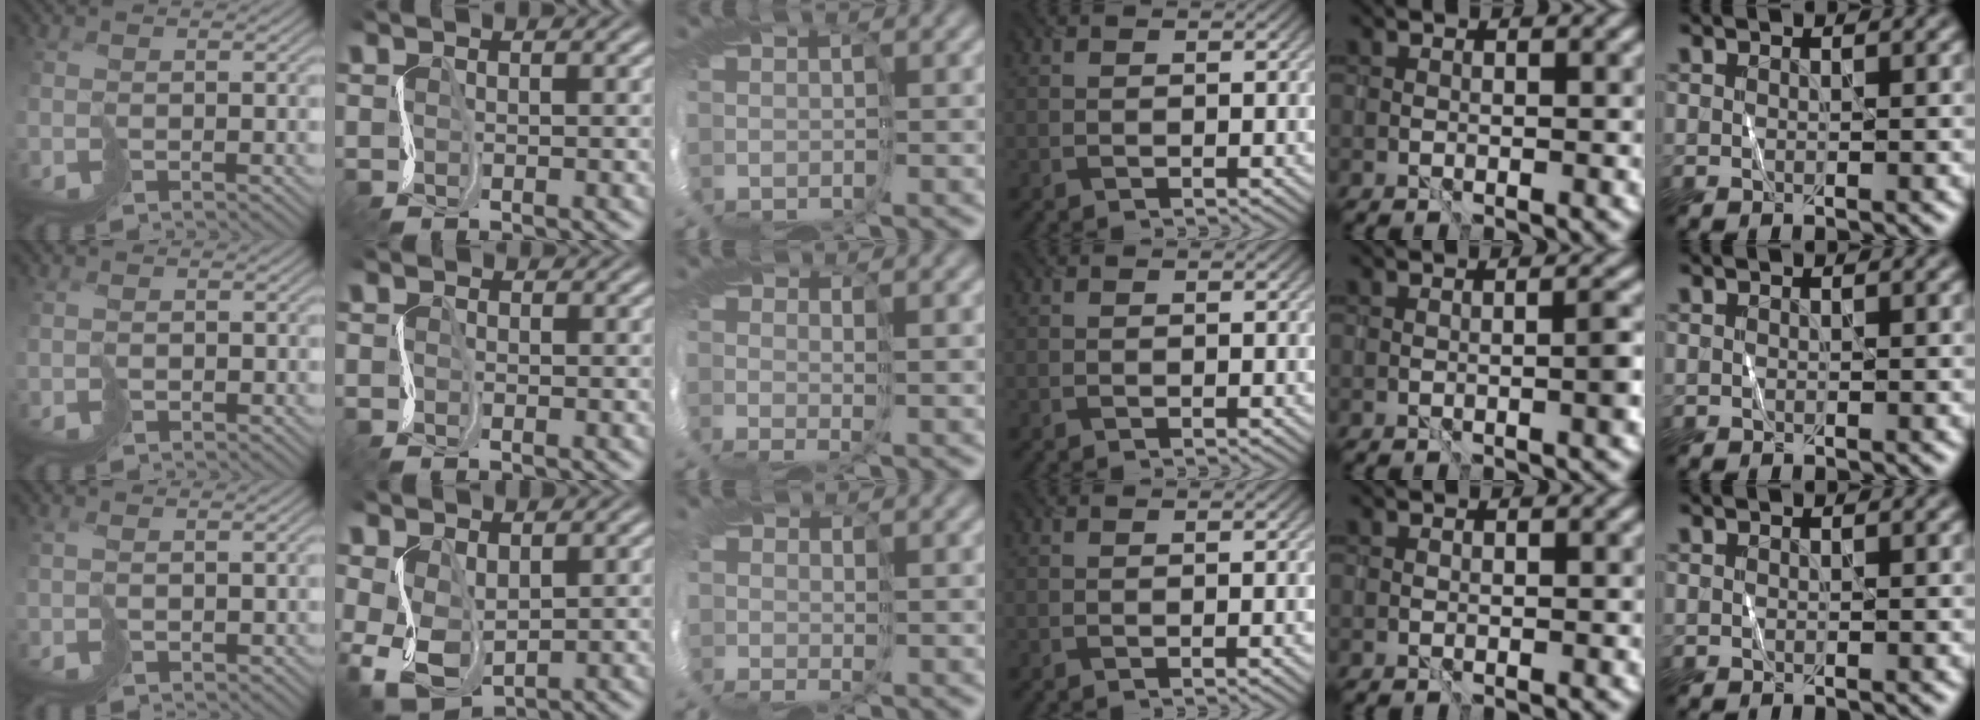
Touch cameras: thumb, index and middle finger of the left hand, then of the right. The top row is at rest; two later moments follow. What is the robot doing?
{"motion": "cut", "object": "paper bag"}